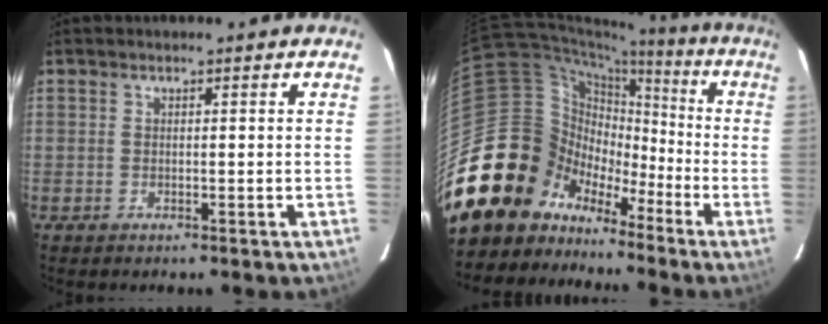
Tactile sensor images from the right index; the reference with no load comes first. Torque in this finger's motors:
{"motor_torque": [0.41, -0.59, 0.03, -0.15]}